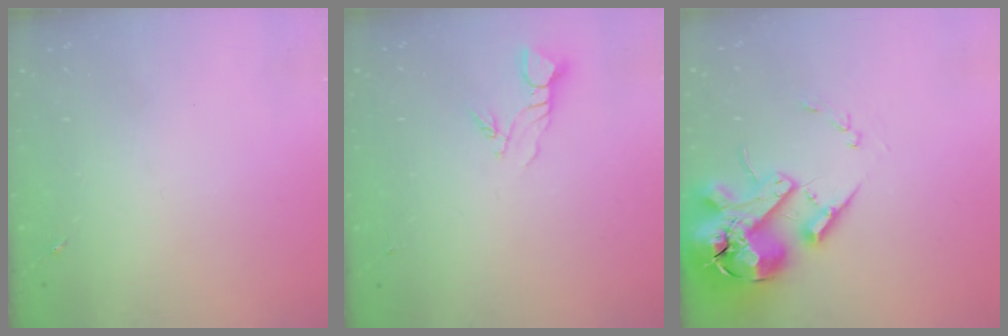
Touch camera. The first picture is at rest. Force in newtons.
{"total": 4.3, "press": 4.3, "slide": 0.3}
{"total": 18.6, "press": 18.4, "slide": 3.1}